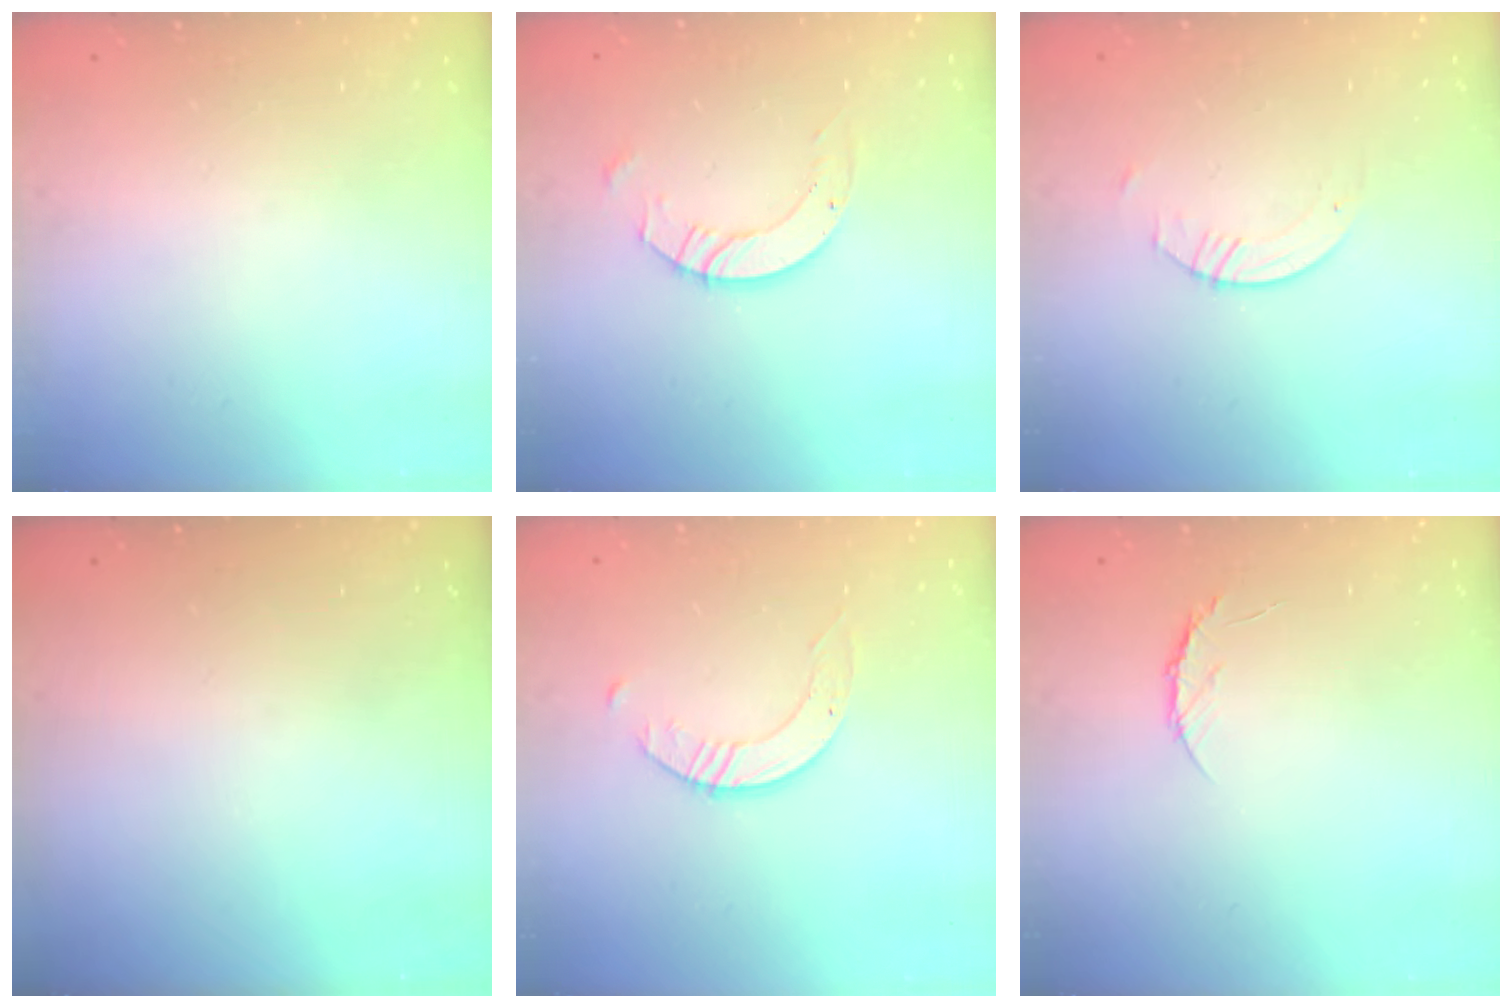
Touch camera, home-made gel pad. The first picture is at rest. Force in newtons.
{"total": 5.0, "press": 5.0, "slide": 0.3}
{"total": 0.8, "press": 0.8, "slide": 0.2}
{"total": 0.0}
{"total": 2.6, "press": 2.6, "slide": 0.3}
{"total": 4.7, "press": 4.6, "slide": 0.4}